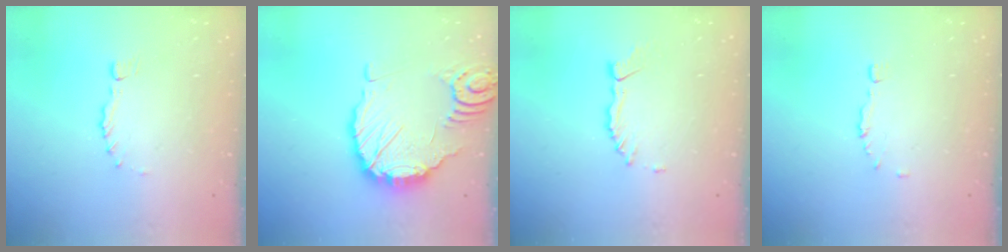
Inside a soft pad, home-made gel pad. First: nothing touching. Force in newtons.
{"total": 12.8, "press": 12.7, "slide": 1.7}
{"total": 2.9, "press": 2.9, "slide": 0.3}
{"total": 4.2, "press": 4.2, "slide": 0.5}